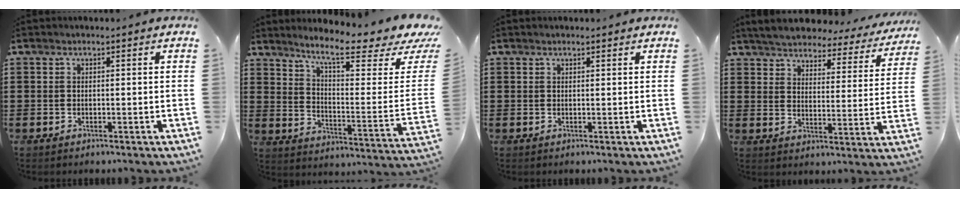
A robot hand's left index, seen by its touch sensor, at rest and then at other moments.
{"total": 9.7, "force": [7.7, 0.7, 5.9], "torque": [-0.120, -0.056, 0.125]}
{"total": 0.7, "force": [0.5, 0.1, 0.4], "torque": [-0.009, -0.001, 0.011]}
{"total": 4.6, "force": [4.6, 0.3, 0.7], "torque": [-0.040, -0.036, 0.076]}